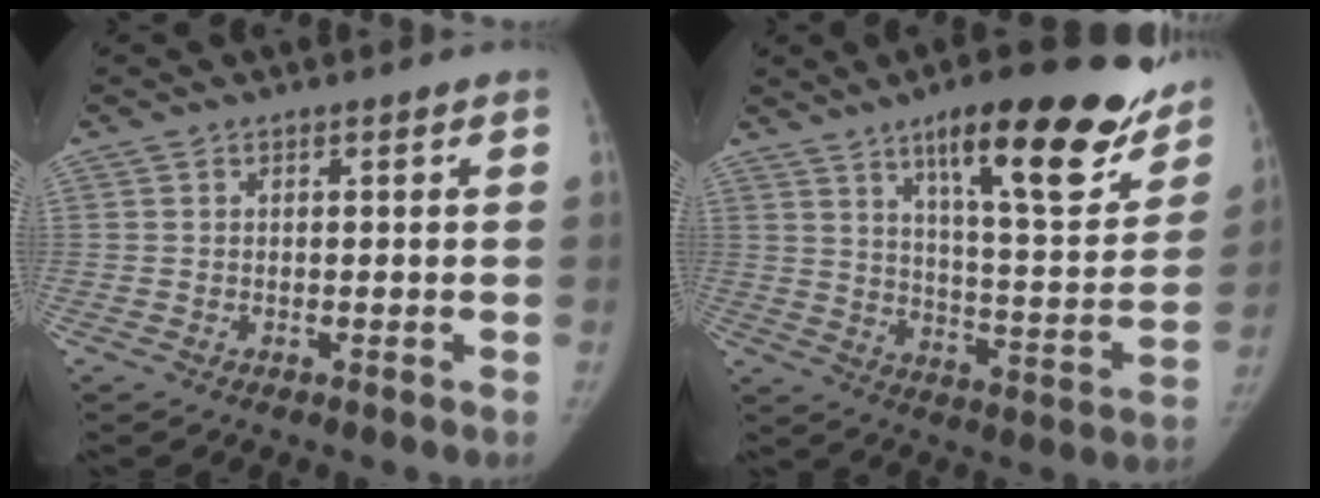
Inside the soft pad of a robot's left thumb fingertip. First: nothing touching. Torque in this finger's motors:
{"motor_torque": [1.13, -0.07, 1.42, -1.35, 0.10]}